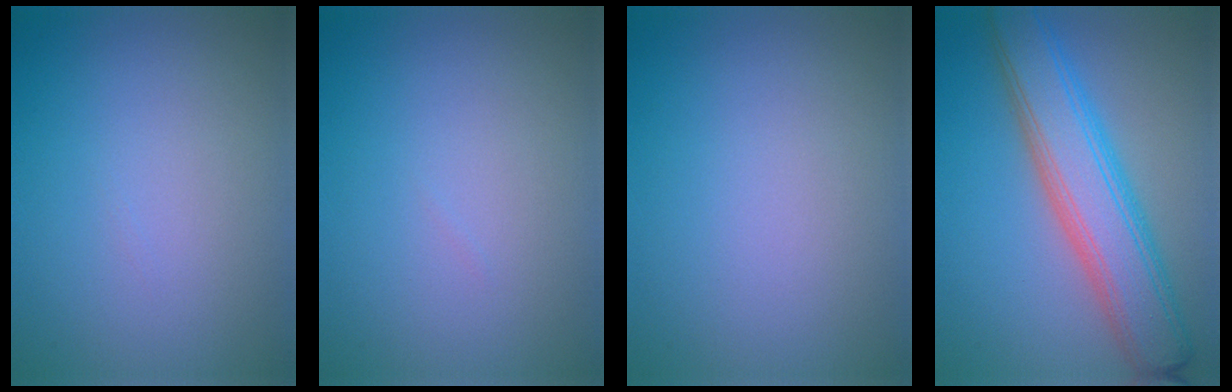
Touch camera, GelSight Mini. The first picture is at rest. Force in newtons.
{"total": 0.0}
{"total": 0.0}
{"total": 7.7, "press": 7.6, "slide": 0.5}